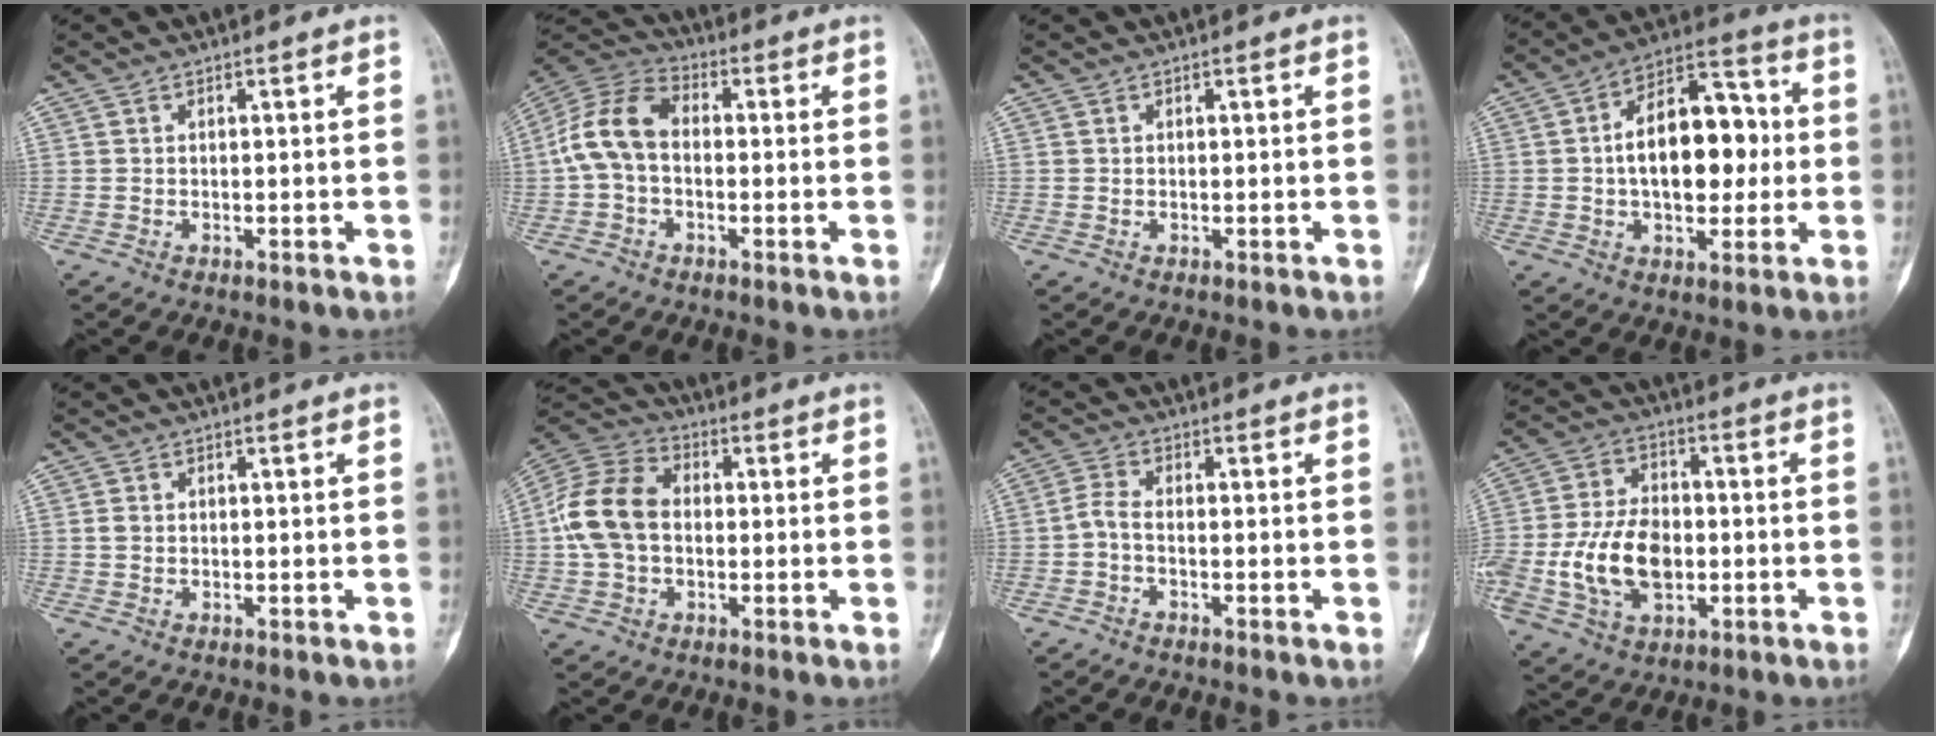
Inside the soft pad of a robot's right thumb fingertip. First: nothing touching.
{"total": 11.4, "force": [-0.7, 7.9, 8.2], "torque": [-0.156, 0.034, -0.026]}
{"total": 0.0}
{"total": 16.9, "force": [0.2, 10.0, 13.6], "torque": [-0.174, 0.034, -0.003]}
{"total": 1.2, "force": [0.0, 1.0, 0.5], "torque": [-0.005, 0.002, -0.001]}
{"total": 13.7, "force": [-0.2, 10.0, 9.4], "torque": [-0.180, 0.035, -0.013]}
{"total": 2.9, "force": [-1.3, 1.5, 2.1], "torque": [-0.046, 0.013, -0.036]}
{"total": 14.6, "force": [-2.8, 9.6, 10.6], "torque": [-0.186, 0.018, -0.047]}